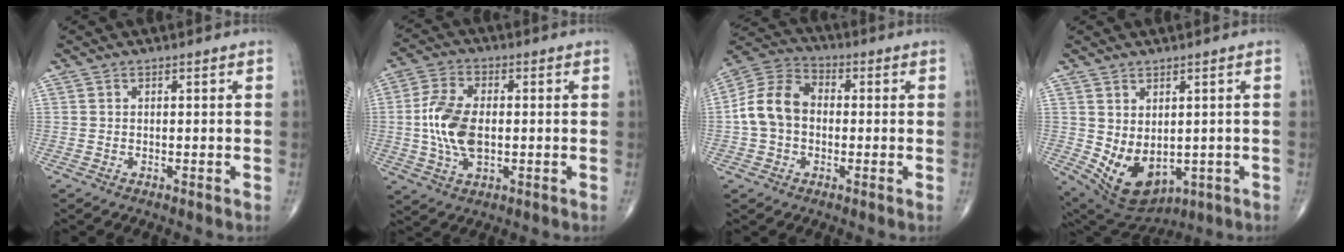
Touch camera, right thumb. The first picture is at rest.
{"total": 10.8, "force": [-0.4, 6.0, 9.0], "torque": [-0.185, 0.006, -0.007]}
{"total": 10.8, "force": [-0.6, 8.3, 6.9], "torque": [-0.124, 0.036, -0.022]}
{"total": 10.3, "force": [-0.8, 6.8, 7.7], "torque": [-0.115, -0.008, 0.021]}